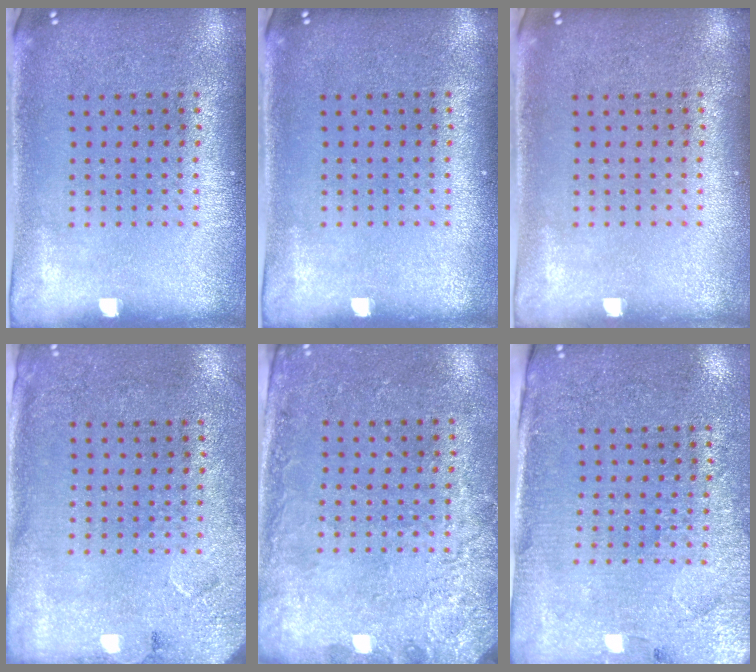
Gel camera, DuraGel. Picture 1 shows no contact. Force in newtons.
{"total": 0.0}
{"total": 0.0}
{"total": 2.7, "press": 2.2, "slide": 1.6}
{"total": 2.5, "press": 2.1, "slide": 1.3}
{"total": 3.0, "press": 2.8, "slide": 0.9}